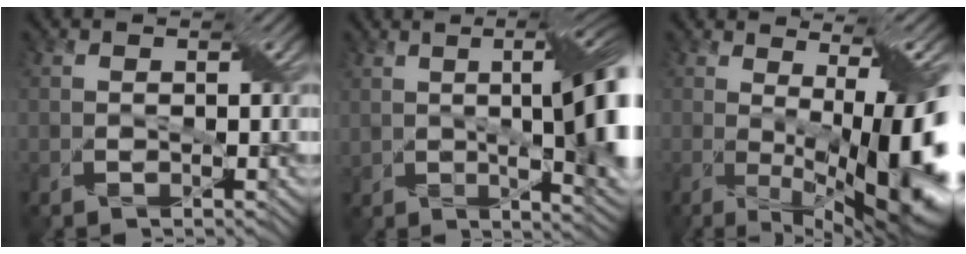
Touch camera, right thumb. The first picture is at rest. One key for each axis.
{"total": 13.5, "fx": 0.6, "fy": 5.1, "fz": 12.5, "tx": -0.168, "ty": -0.012, "tz": 0.018}
{"total": 12.8, "fx": -1.3, "fy": 3.2, "fz": 12.3, "tx": -0.170, "ty": -0.012, "tz": -0.010}